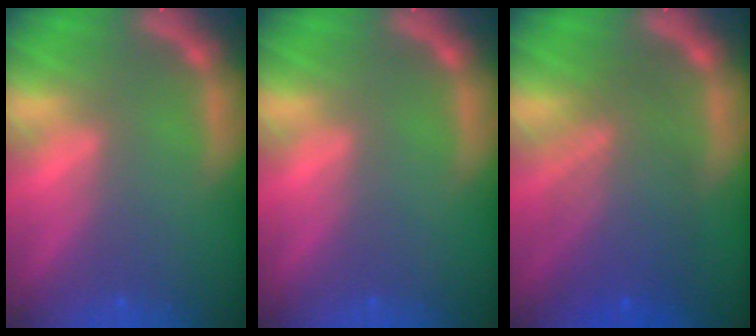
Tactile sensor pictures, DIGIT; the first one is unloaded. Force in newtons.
{"total": 0.0}
{"total": 7.1}